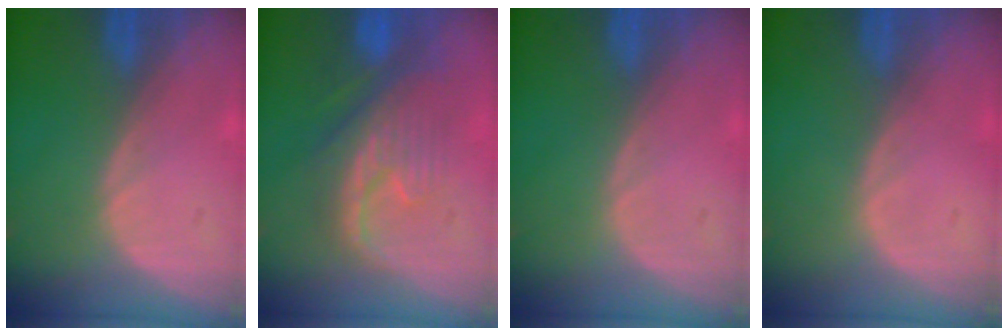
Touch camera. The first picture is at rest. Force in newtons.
{"total": 8.3, "press": 8.2, "slide": 1.3}
{"total": 0.0}
{"total": 0.0}